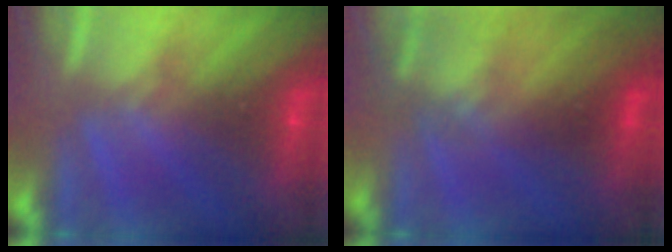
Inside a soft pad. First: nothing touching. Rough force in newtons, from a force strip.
{"total": 2.8}